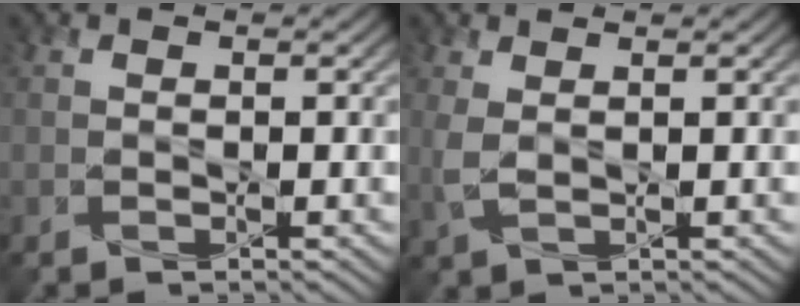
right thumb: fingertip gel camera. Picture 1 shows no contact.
{"total": 2.4, "force": [0.9, 0.9, 2.0], "torque": [-0.061, -0.001, 0.018]}